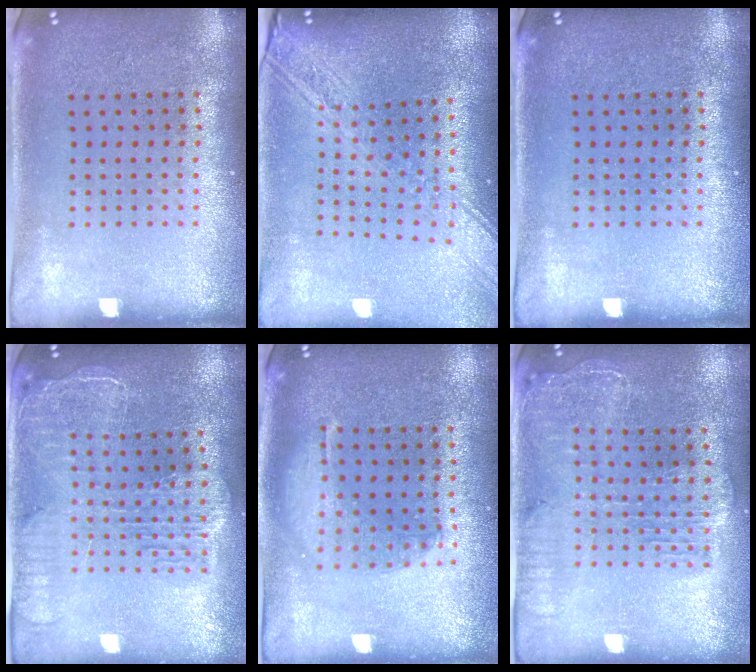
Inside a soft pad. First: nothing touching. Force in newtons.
{"total": 2.5, "press": 2.1, "slide": 1.4}
{"total": 0.0}
{"total": 2.4, "press": 2.1, "slide": 1.2}
{"total": 1.4, "press": 1.3, "slide": 0.4}
{"total": 2.0, "press": 1.8, "slide": 0.8}